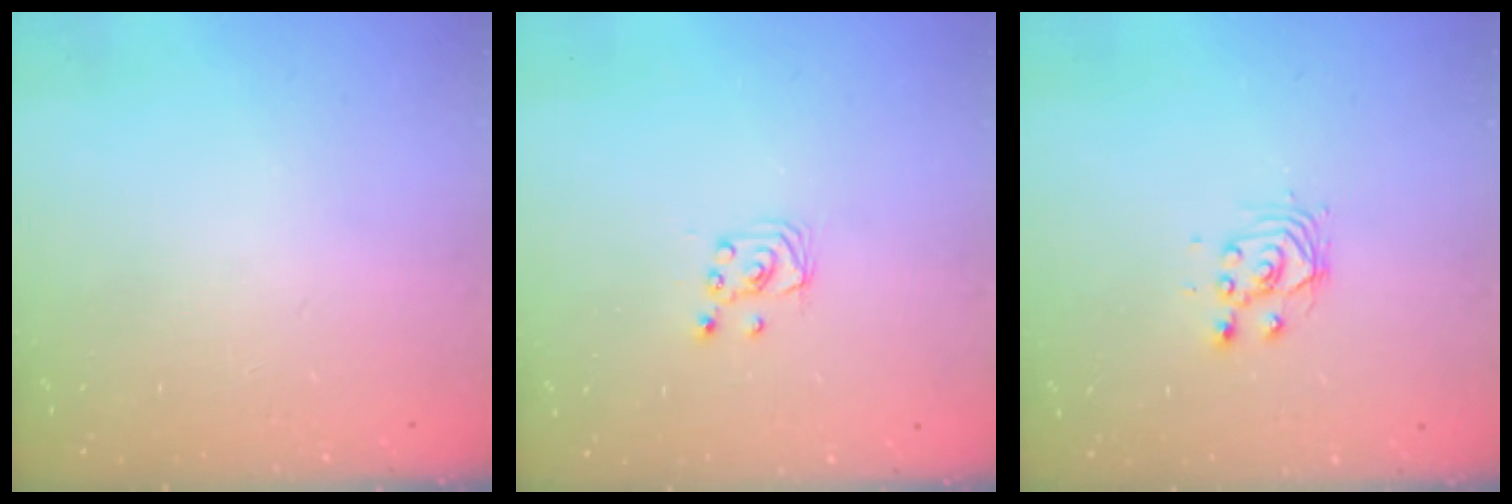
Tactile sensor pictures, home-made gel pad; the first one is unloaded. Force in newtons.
{"total": 2.4, "press": 2.4, "slide": 0.2}
{"total": 3.4, "press": 3.4, "slide": 0.2}